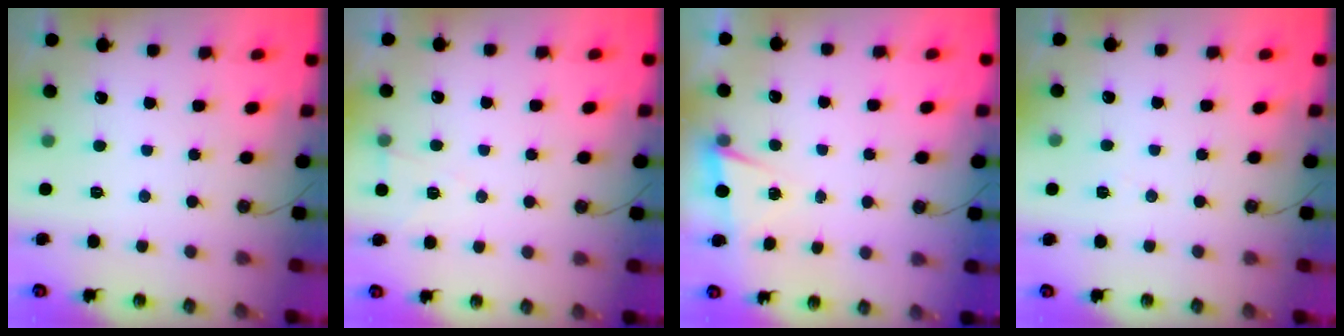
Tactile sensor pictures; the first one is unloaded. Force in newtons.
{"total": 5.0, "press": 2.7, "slide": 4.2}
{"total": 2.7, "press": 1.5, "slide": 2.2}
{"total": 4.9, "press": 2.3, "slide": 4.3}